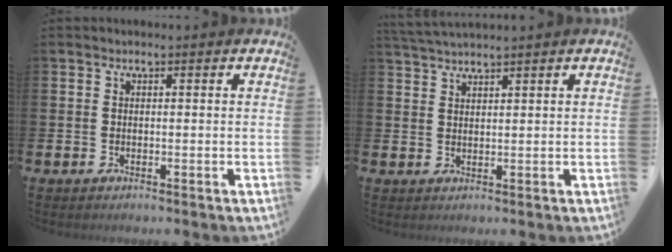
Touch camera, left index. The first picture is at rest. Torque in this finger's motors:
{"motor_torque": [-0.16, -0.17, 0.34, 0.08]}